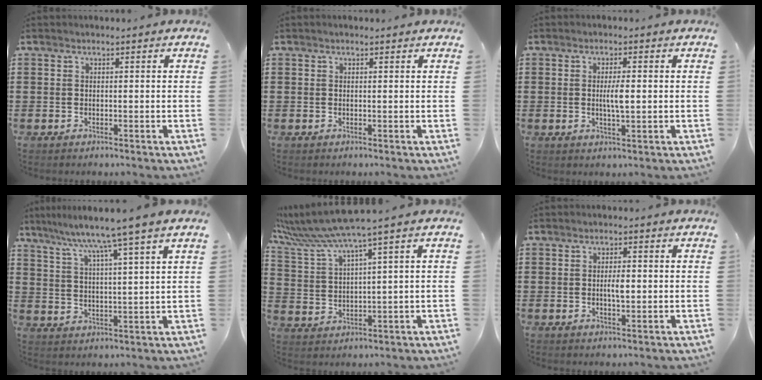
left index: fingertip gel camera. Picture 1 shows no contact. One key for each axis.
{"total": 0.0}
{"total": 3.2, "fx": 0.1, "fy": 0.7, "fz": 3.2, "tx": -0.060, "ty": -0.001, "tz": -0.001}
{"total": 6.9, "fx": 5.5, "fy": -1.4, "fz": 3.8, "tx": -0.096, "ty": -0.033, "tz": 0.086}
{"total": 6.5, "fx": 4.8, "fy": -0.5, "fz": 4.4, "tx": -0.121, "ty": -0.035, "tz": 0.076}
{"total": 2.7, "fx": -0.1, "fy": 0.9, "fz": 2.6, "tx": -0.041, "ty": -0.002, "tz": -0.005}